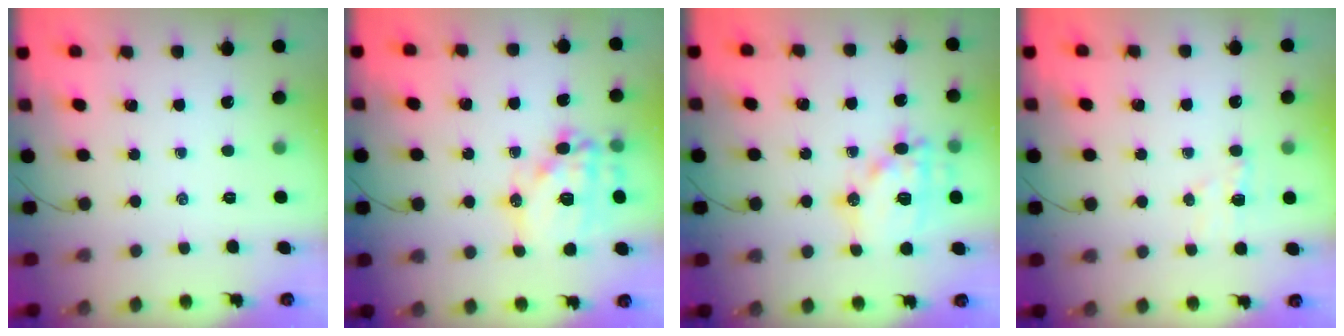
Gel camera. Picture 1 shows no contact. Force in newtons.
{"total": 15.9, "press": 15.7, "slide": 2.6}
{"total": 15.6, "press": 15.5, "slide": 2.1}
{"total": 5.5, "press": 5.4, "slide": 0.9}